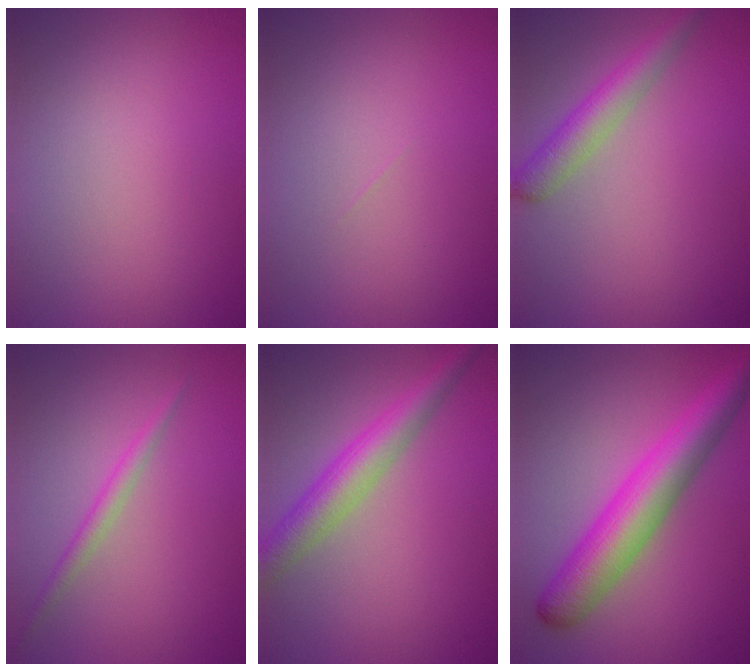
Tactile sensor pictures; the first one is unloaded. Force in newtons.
{"total": 0.0}
{"total": 3.3, "press": 3.3, "slide": 0.1}
{"total": 1.5, "press": 1.5, "slide": 0.1}
{"total": 4.6, "press": 4.6, "slide": 0.1}
{"total": 7.1, "press": 7.1, "slide": 0.2}